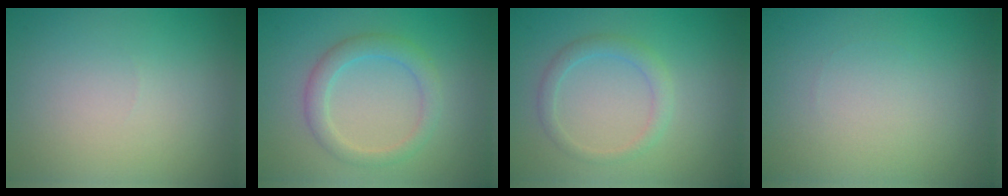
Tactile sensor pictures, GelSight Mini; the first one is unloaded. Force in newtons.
{"total": 2.7, "press": 2.6, "slide": 0.3}
{"total": 1.8, "press": 1.8, "slide": 0.1}
{"total": 0.0}